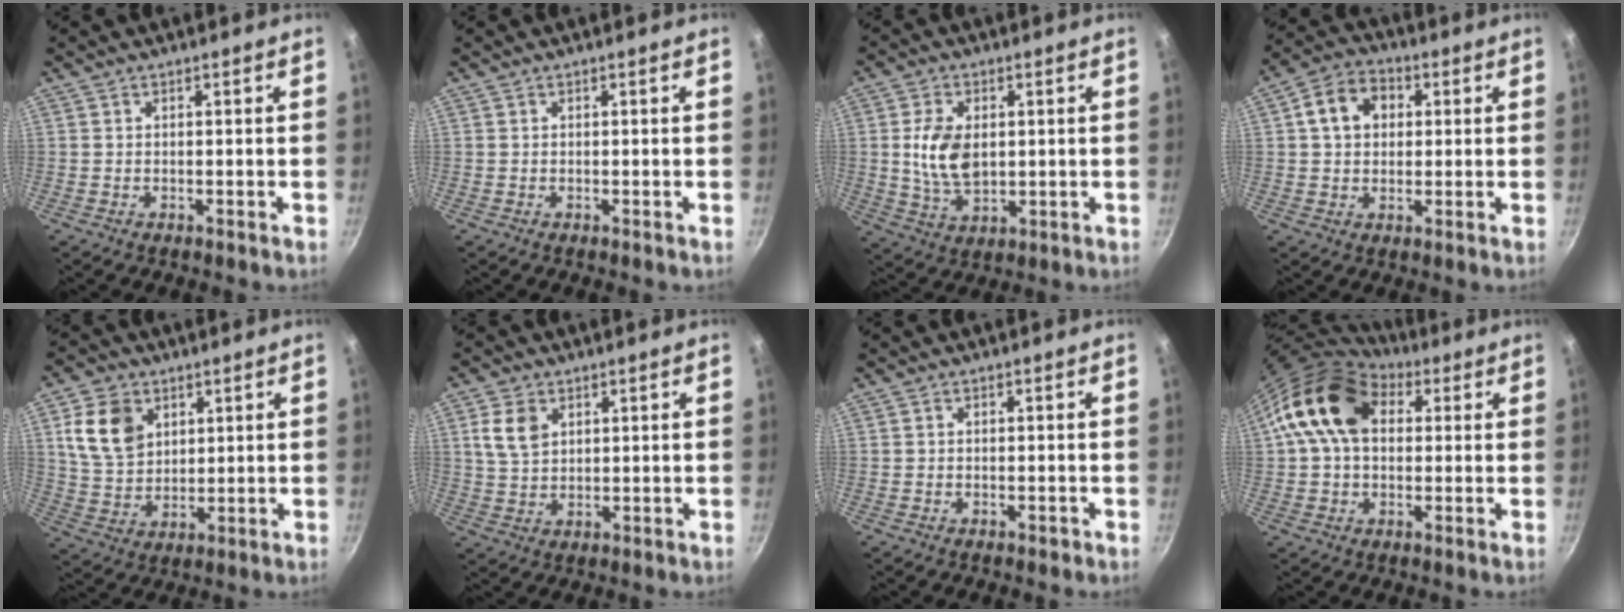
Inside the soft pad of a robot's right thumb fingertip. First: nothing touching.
{"total": 0.0}
{"total": 9.3, "force": [1.1, 5.9, 7.1], "torque": [-0.126, -0.013, 0.025]}
{"total": 9.0, "force": [2.0, 7.0, 5.3], "torque": [-0.063, 0.015, 0.020]}
{"total": 11.1, "force": [4.1, 8.2, 6.3], "torque": [-0.098, -0.014, 0.083]}
{"total": 6.4, "force": [2.4, 4.4, 4.0], "torque": [-0.064, -0.006, 0.048]}
{"total": 0.8, "force": [-0.5, 0.5, 0.4], "torque": [-0.006, 0.004, -0.005]}
{"total": 15.1, "force": [3.8, 10.8, 9.9], "torque": [-0.150, 0.018, 0.051]}